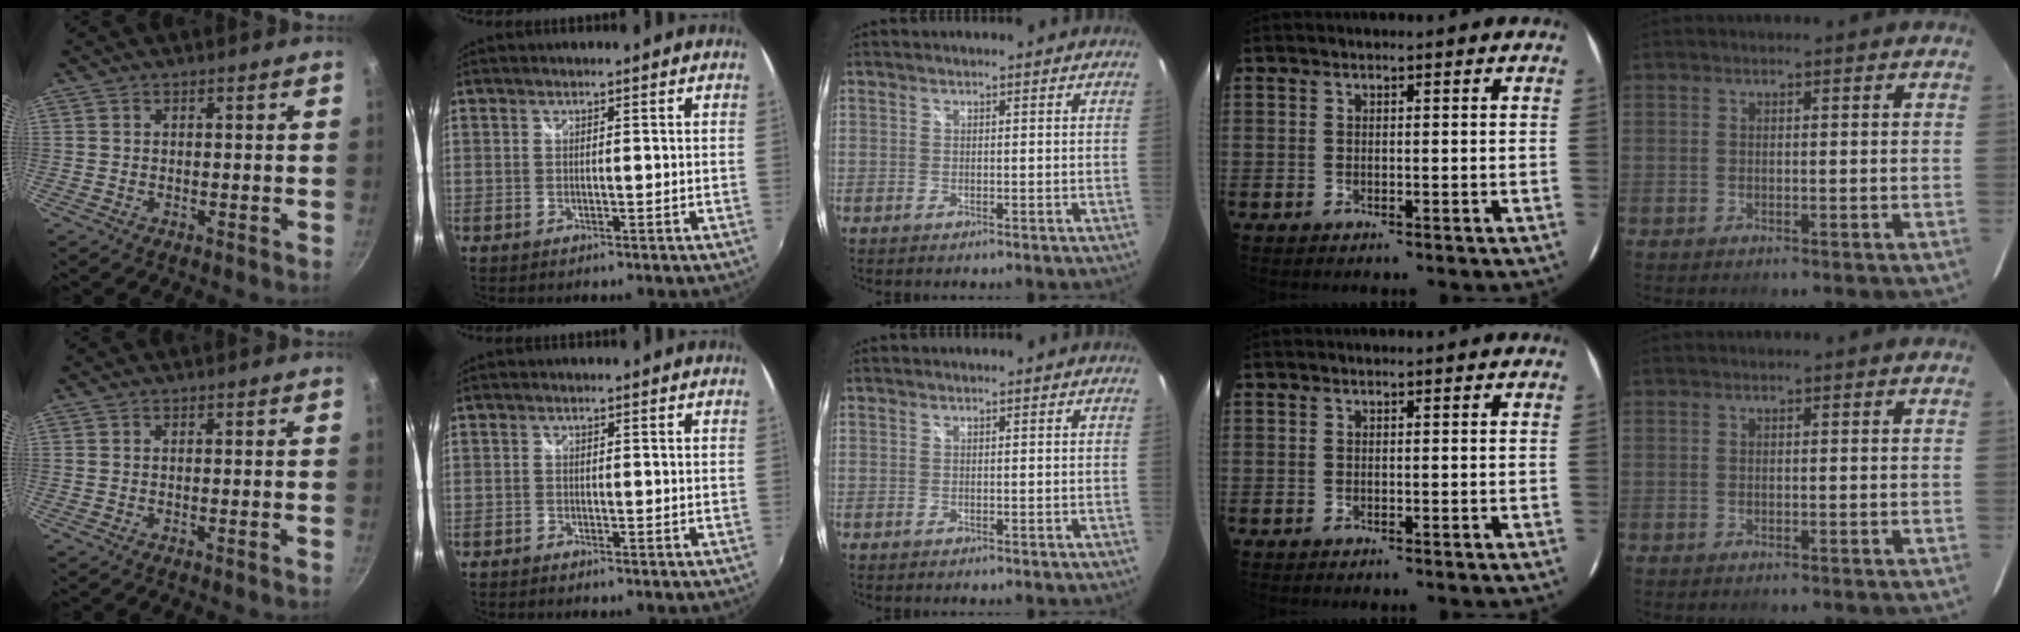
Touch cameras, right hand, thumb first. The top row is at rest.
{"thumb": {"total": 0.7, "force": [-0.3, -0.1, 0.6], "torque": [-0.018, 0.005, -0.006]}, "index": {"total": 0.9, "force": [-0.8, 0.4, 0.1], "torque": [-0.008, -0.002, -0.019]}}